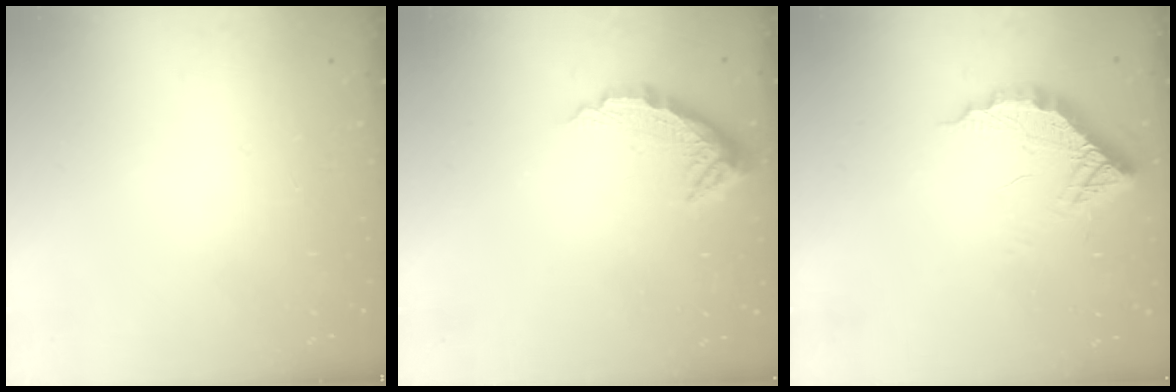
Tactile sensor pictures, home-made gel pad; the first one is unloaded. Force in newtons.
{"total": 10.0, "press": 10.0, "slide": 0.6}
{"total": 11.9, "press": 11.9, "slide": 0.8}